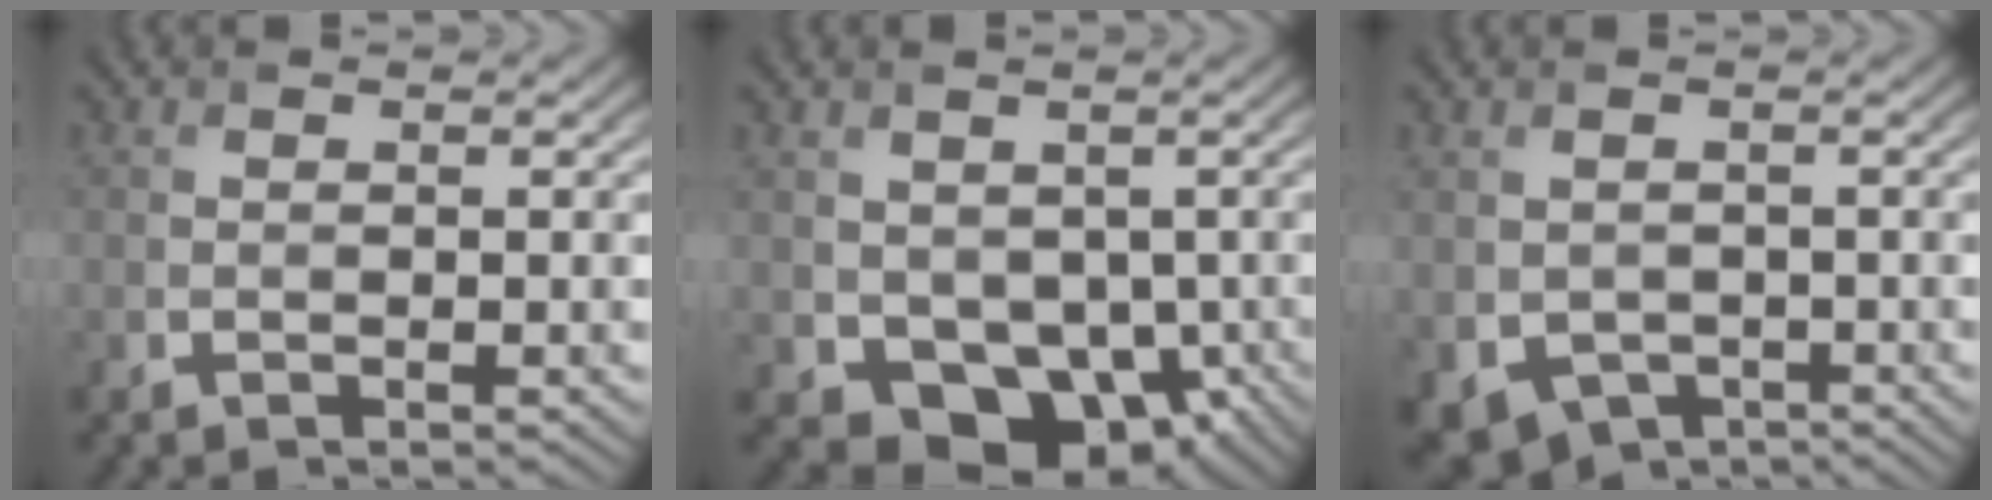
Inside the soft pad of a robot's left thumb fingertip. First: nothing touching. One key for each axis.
{"total": 6.7, "fx": -1.2, "fy": 5.4, "fz": 3.7, "tx": -0.066, "ty": -0.030, "tz": -0.015}
{"total": 3.0, "fx": -1.1, "fy": 2.5, "fz": 1.1, "tx": -0.046, "ty": -0.014, "tz": -0.017}